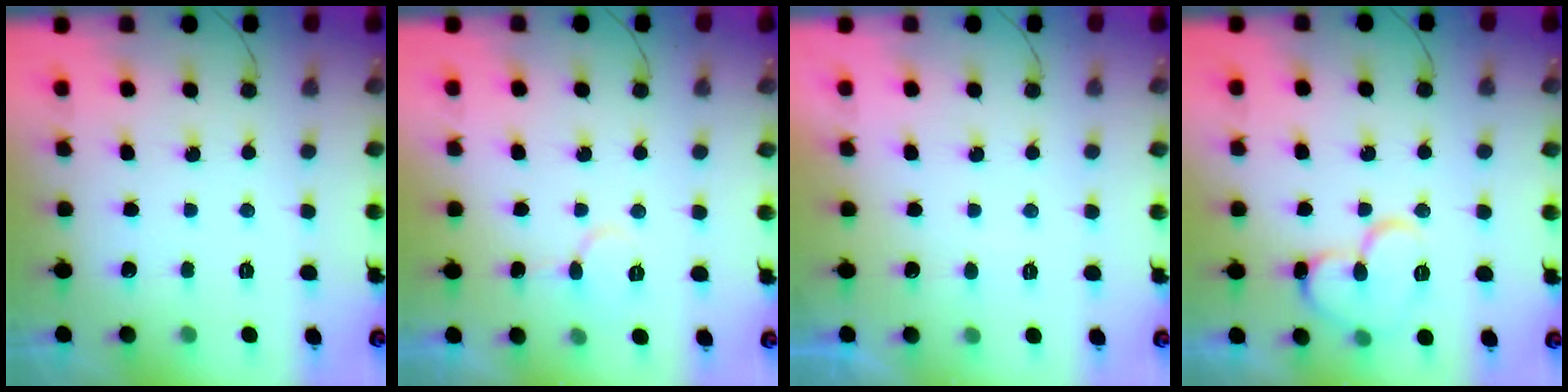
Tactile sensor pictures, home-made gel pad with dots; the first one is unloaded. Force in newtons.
{"total": 5.6, "press": 5.6, "slide": 0.2}
{"total": 3.7, "press": 3.7, "slide": 0.3}
{"total": 12.5, "press": 12.4, "slide": 1.6}